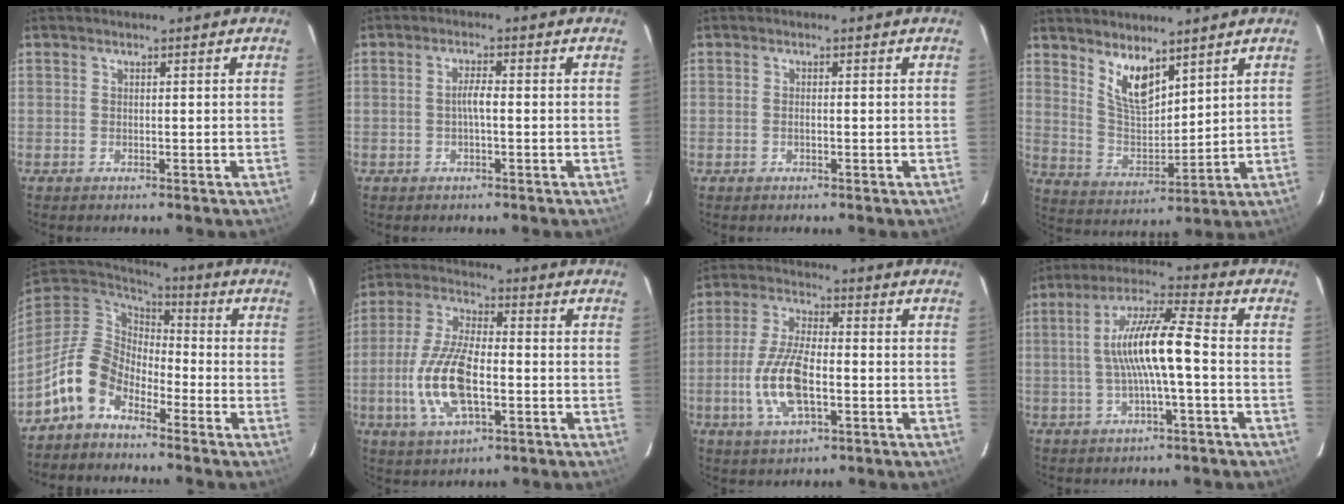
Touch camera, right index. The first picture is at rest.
{"total": 2.2, "force": [-0.4, 0.3, 2.2], "torque": [-0.042, 0.005, -0.008]}
{"total": 0.8, "force": [-0.3, 0.2, 0.7], "torque": [-0.013, 0.000, -0.005]}
{"total": 8.7, "force": [6.0, 3.3, 5.5], "torque": [-0.097, -0.008, 0.124]}
{"total": 11.1, "force": [-6.9, 6.9, 5.3], "torque": [-0.115, 0.020, -0.140]}
{"total": 14.0, "force": [-3.3, 5.8, 12.3], "torque": [-0.262, -0.002, -0.061]}
{"total": 12.3, "force": [-3.1, 4.7, 10.9], "torque": [-0.231, -0.003, -0.059]}
{"total": 11.0, "force": [-1.3, 1.1, 10.8], "torque": [-0.204, 0.018, -0.022]}